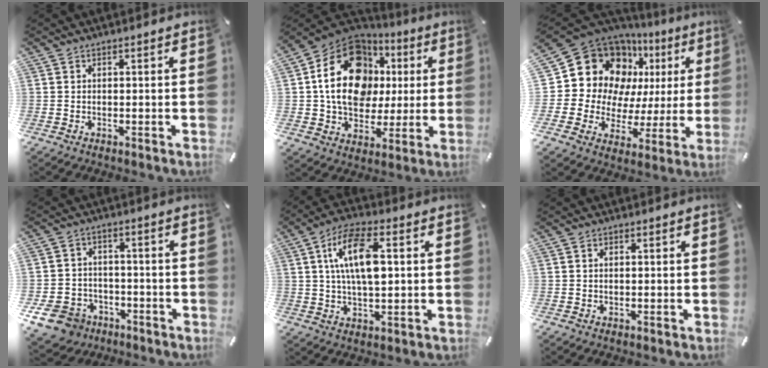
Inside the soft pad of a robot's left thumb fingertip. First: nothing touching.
{"total": 19.3, "force": [3.9, 15.3, 11.1], "torque": [-0.195, -0.008, 0.071]}
{"total": 19.4, "force": [8.6, 15.4, 8.2], "torque": [-0.122, -0.070, 0.180]}
{"total": 9.3, "force": [-4.8, 7.5, 2.7], "torque": [-0.078, 0.038, -0.087]}
{"total": 12.3, "force": [2.4, 5.6, 10.7], "torque": [-0.215, 0.004, 0.039]}
{"total": 0.9, "force": [0.1, 0.5, 0.7], "torque": [-0.015, 0.003, 0.002]}